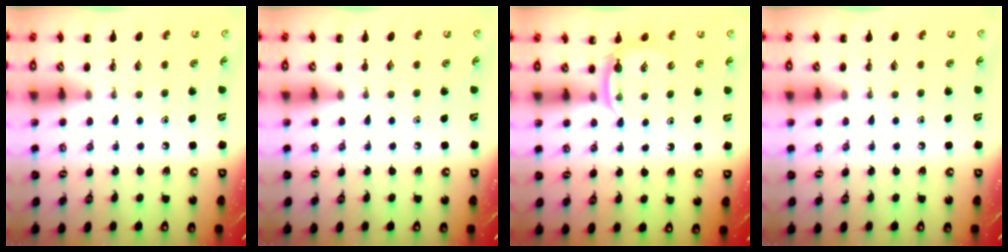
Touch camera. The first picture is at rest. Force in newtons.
{"total": 0.0}
{"total": 3.2, "press": 3.0, "slide": 1.1}
{"total": 0.0}